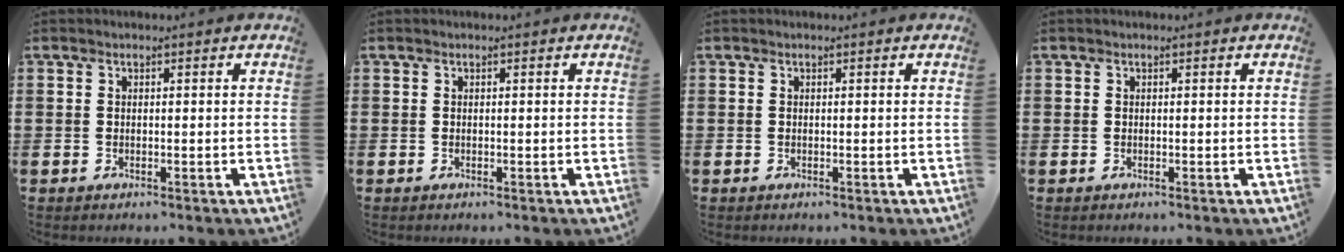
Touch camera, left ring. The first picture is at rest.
{"total": 0.0}
{"total": 0.0}
{"total": 0.0}